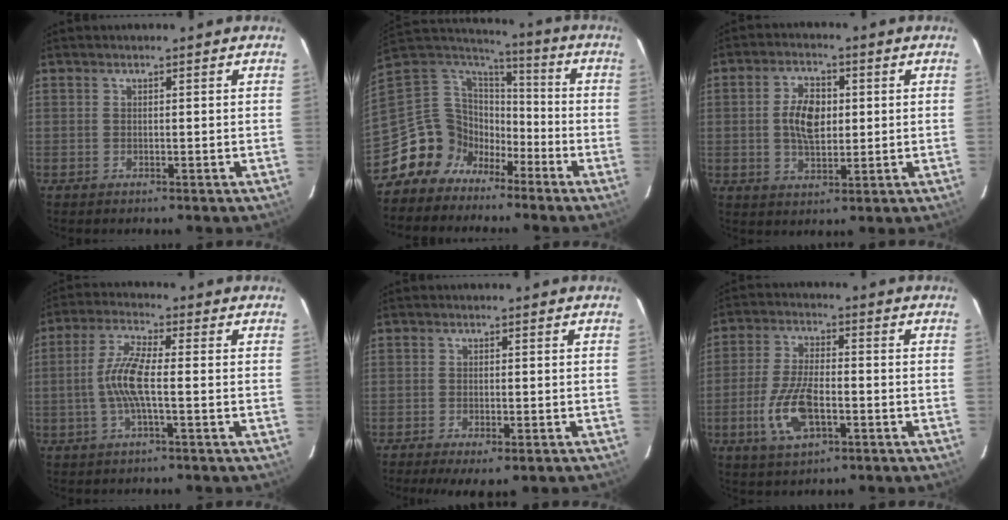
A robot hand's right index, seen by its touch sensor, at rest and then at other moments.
{"total": 13.9, "force": [-9.1, 10.1, 3.1], "torque": [-0.083, 0.029, -0.165]}
{"total": 7.5, "force": [0.6, 4.3, 6.1], "torque": [-0.115, 0.009, 0.013]}
{"total": 7.5, "force": [-1.3, 1.0, 7.3], "torque": [-0.156, 0.006, -0.027]}
{"total": 6.2, "force": [-4.2, 1.9, 4.1], "torque": [-0.093, -0.025, -0.065]}
{"total": 10.6, "force": [-3.6, 4.6, 8.9], "torque": [-0.190, -0.005, -0.065]}